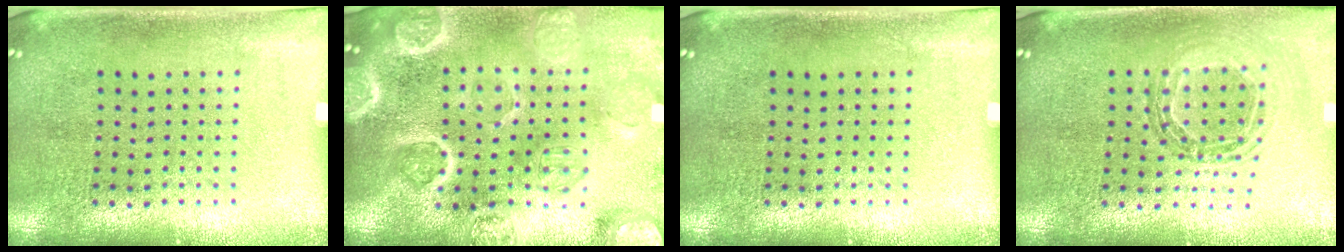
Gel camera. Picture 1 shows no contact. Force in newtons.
{"total": 4.7, "press": 4.2, "slide": 2.1}
{"total": 0.0}
{"total": 0.8, "press": 0.8, "slide": 0.1}